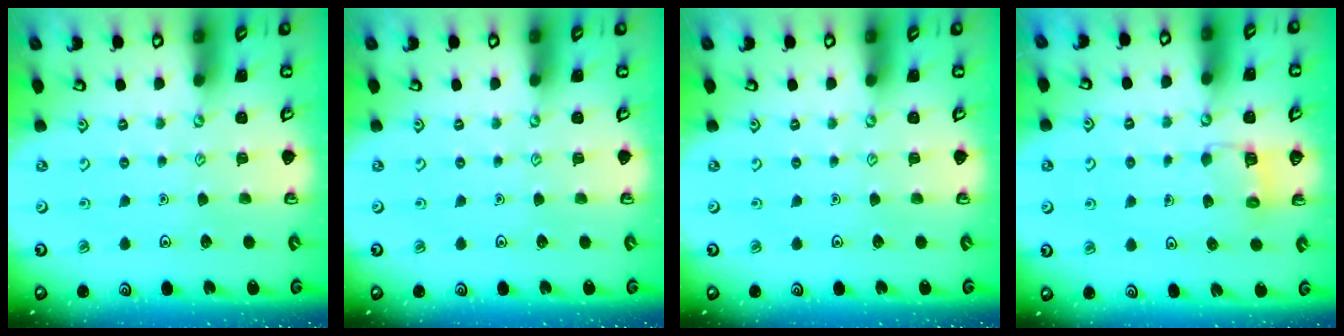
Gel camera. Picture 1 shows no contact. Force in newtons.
{"total": 0.0}
{"total": 0.0}
{"total": 2.8, "press": 2.8, "slide": 0.2}